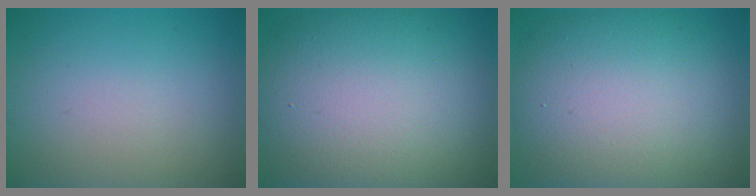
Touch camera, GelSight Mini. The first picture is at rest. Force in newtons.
{"total": 14.4, "press": 14.4, "slide": 1.0}
{"total": 12.9, "press": 12.9, "slide": 0.9}